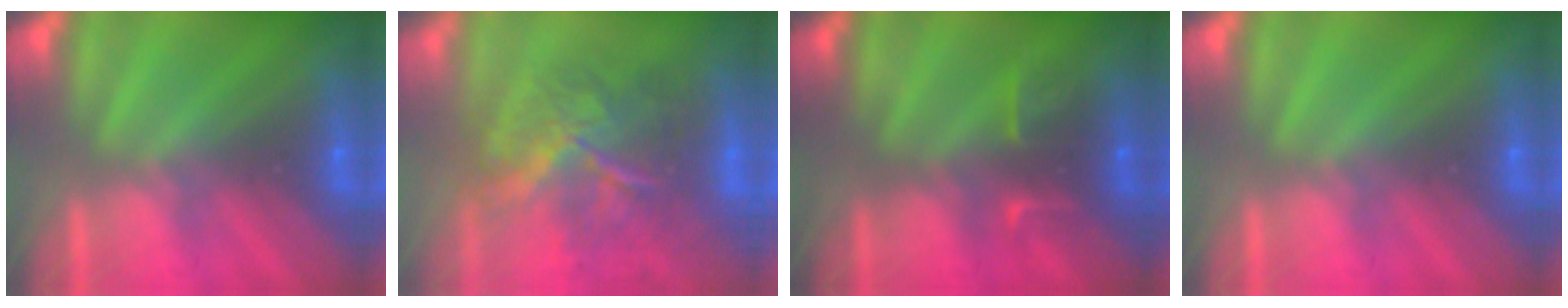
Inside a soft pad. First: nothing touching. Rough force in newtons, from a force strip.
{"total": 7.8}
{"total": 2.4}
{"total": 0.0}